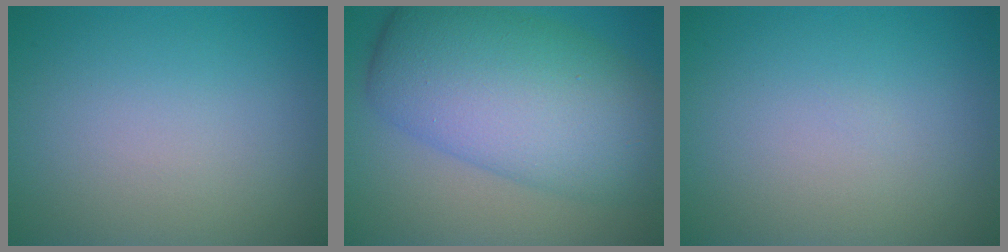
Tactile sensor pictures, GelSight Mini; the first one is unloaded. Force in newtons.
{"total": 11.2, "press": 11.2, "slide": 0.3}
{"total": 0.0}